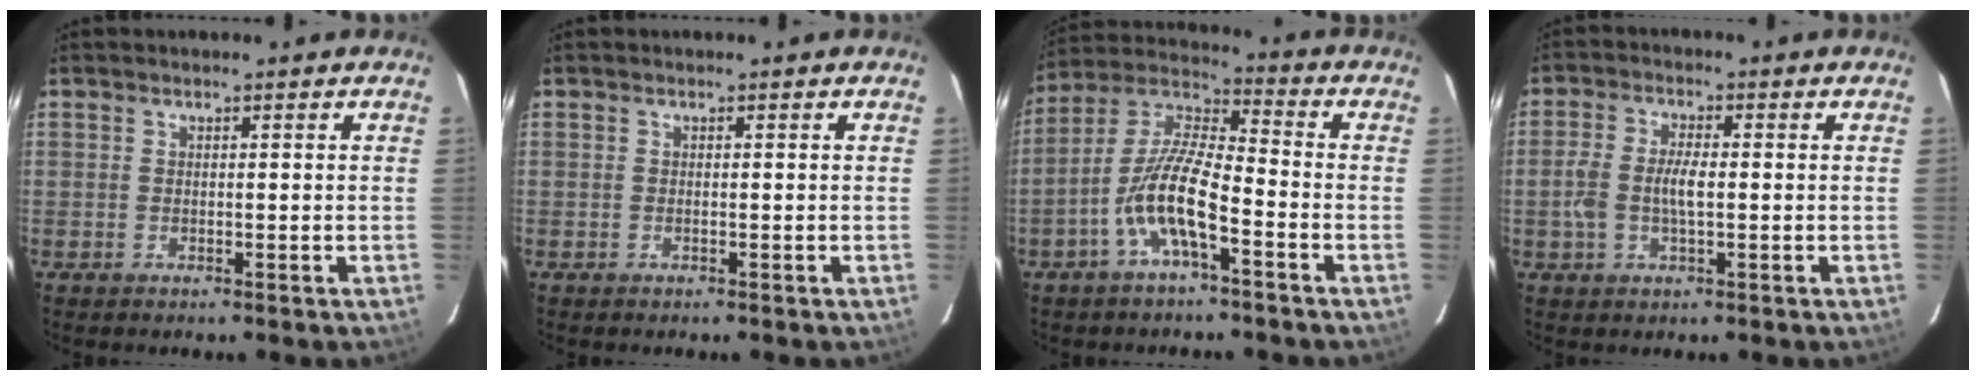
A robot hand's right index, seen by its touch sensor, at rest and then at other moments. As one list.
[{"total": 0.0}, {"total": 11.0, "force": [-5.0, 2.6, 9.5], "torque": [-0.201, 0.004, -0.100]}, {"total": 5.8, "force": [-0.6, 2.4, 5.2], "torque": [-0.107, 0.005, -0.013]}]